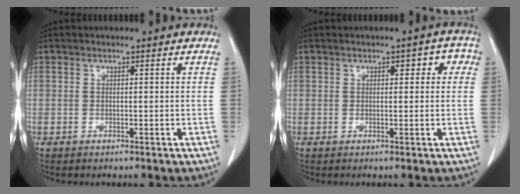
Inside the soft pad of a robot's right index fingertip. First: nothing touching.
{"total": 3.8, "force": [1.0, 1.9, 3.2], "torque": [-0.040, 0.031, 0.012]}